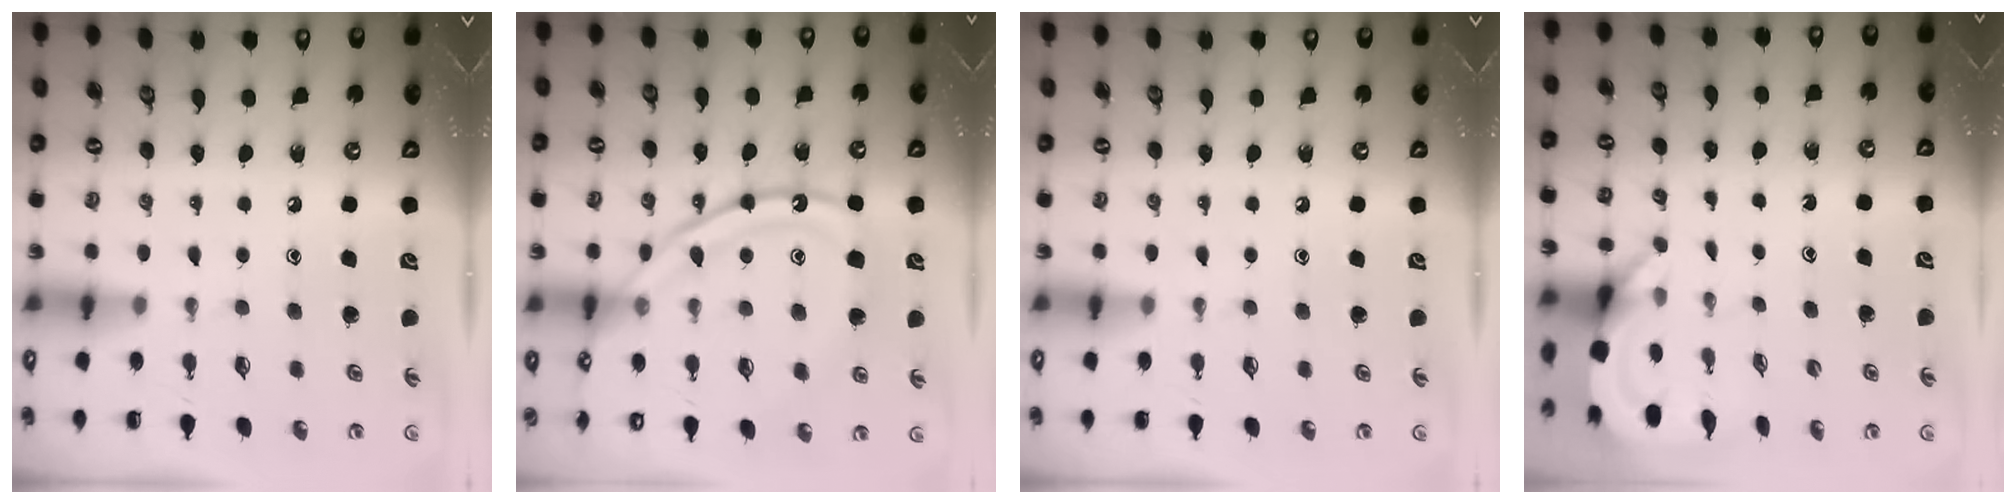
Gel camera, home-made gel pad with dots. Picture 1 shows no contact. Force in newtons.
{"total": 17.4, "press": 17.4, "slide": 1.5}
{"total": 0.0}
{"total": 3.8, "press": 3.7, "slide": 0.2}